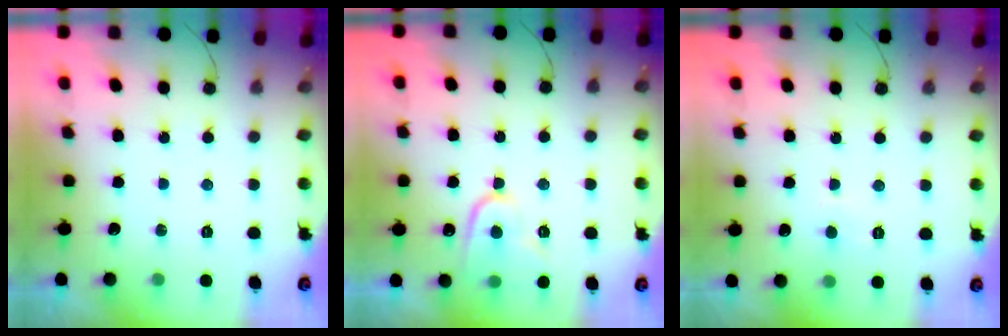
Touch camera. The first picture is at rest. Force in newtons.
{"total": 12.0, "press": 11.9, "slide": 0.9}
{"total": 4.2, "press": 4.2, "slide": 0.5}